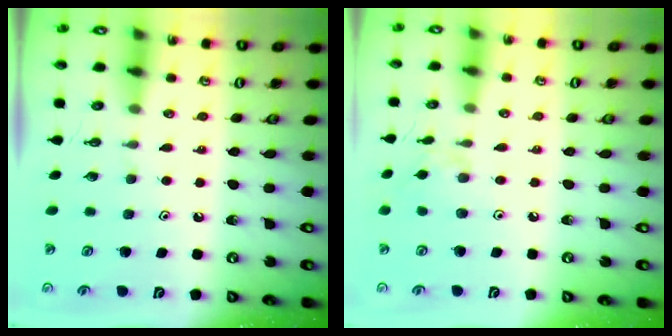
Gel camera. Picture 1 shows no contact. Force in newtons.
{"total": 2.5, "press": 2.5, "slide": 0.5}